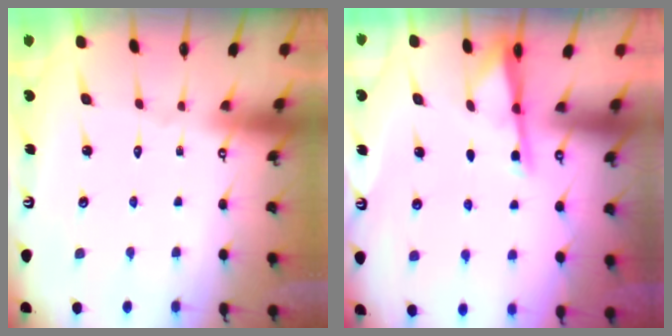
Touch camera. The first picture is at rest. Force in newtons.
{"total": 2.8, "press": 2.8, "slide": 0.5}